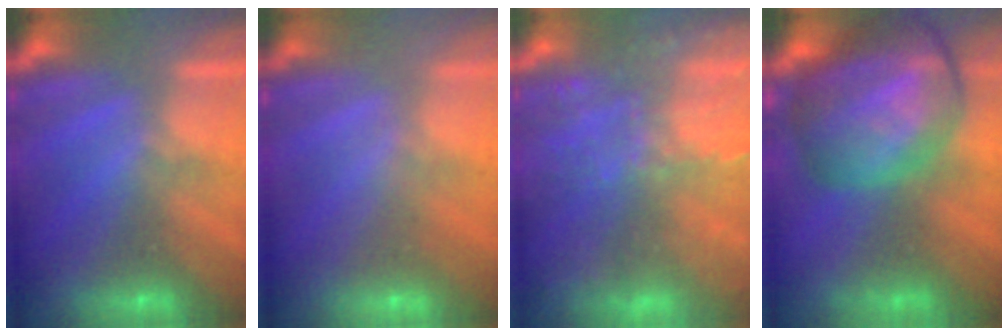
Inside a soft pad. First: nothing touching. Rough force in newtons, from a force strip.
{"total": 1.6}
{"total": 9.6}
{"total": 7.2}